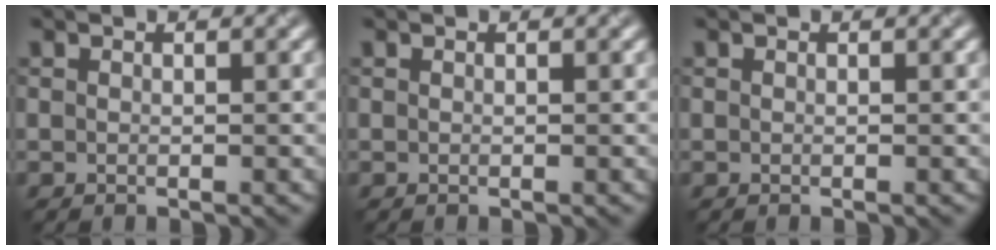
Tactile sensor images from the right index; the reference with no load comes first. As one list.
[{"total": 0.0}, {"total": 0.0}]